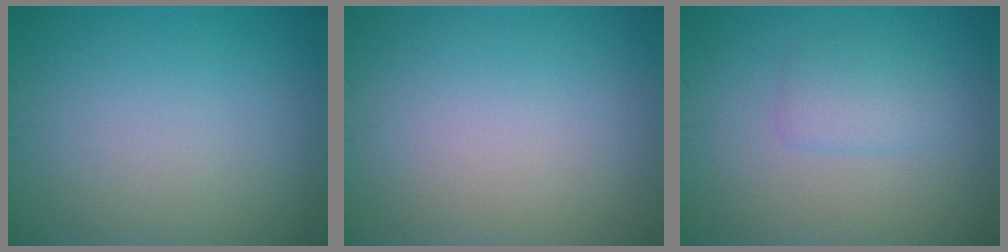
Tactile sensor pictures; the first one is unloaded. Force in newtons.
{"total": 0.0}
{"total": 1.9, "press": 1.9, "slide": 0.1}